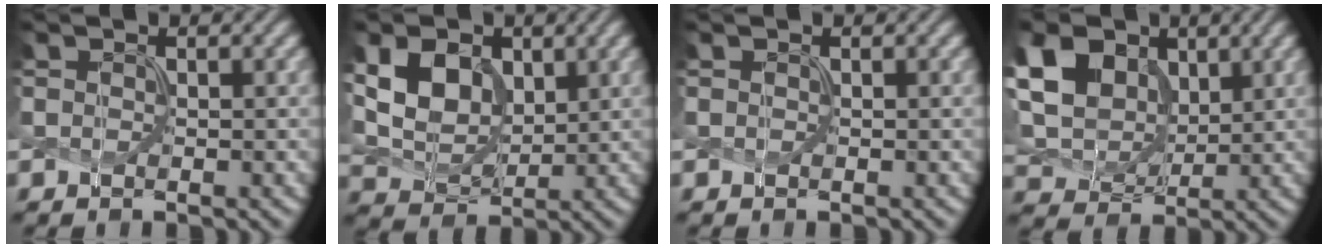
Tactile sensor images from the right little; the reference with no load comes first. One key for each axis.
{"total": 6.3, "fx": 2.0, "fy": 4.4, "fz": 4.0, "tx": -0.089, "ty": -0.002, "tz": 0.037}
{"total": 0.0}
{"total": 9.7, "fx": 3.6, "fy": 7.2, "fz": 5.5, "tx": -0.149, "ty": 0.026, "tz": 0.059}